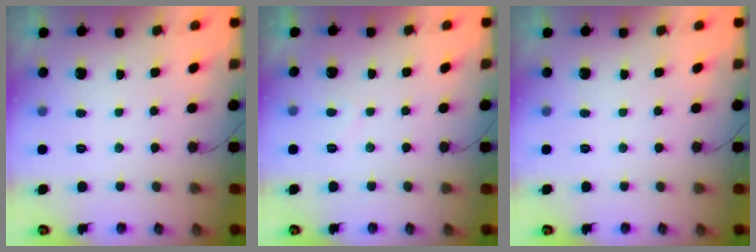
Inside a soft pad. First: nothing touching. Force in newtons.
{"total": 1.7, "press": 1.6, "slide": 0.5}
{"total": 0.0}